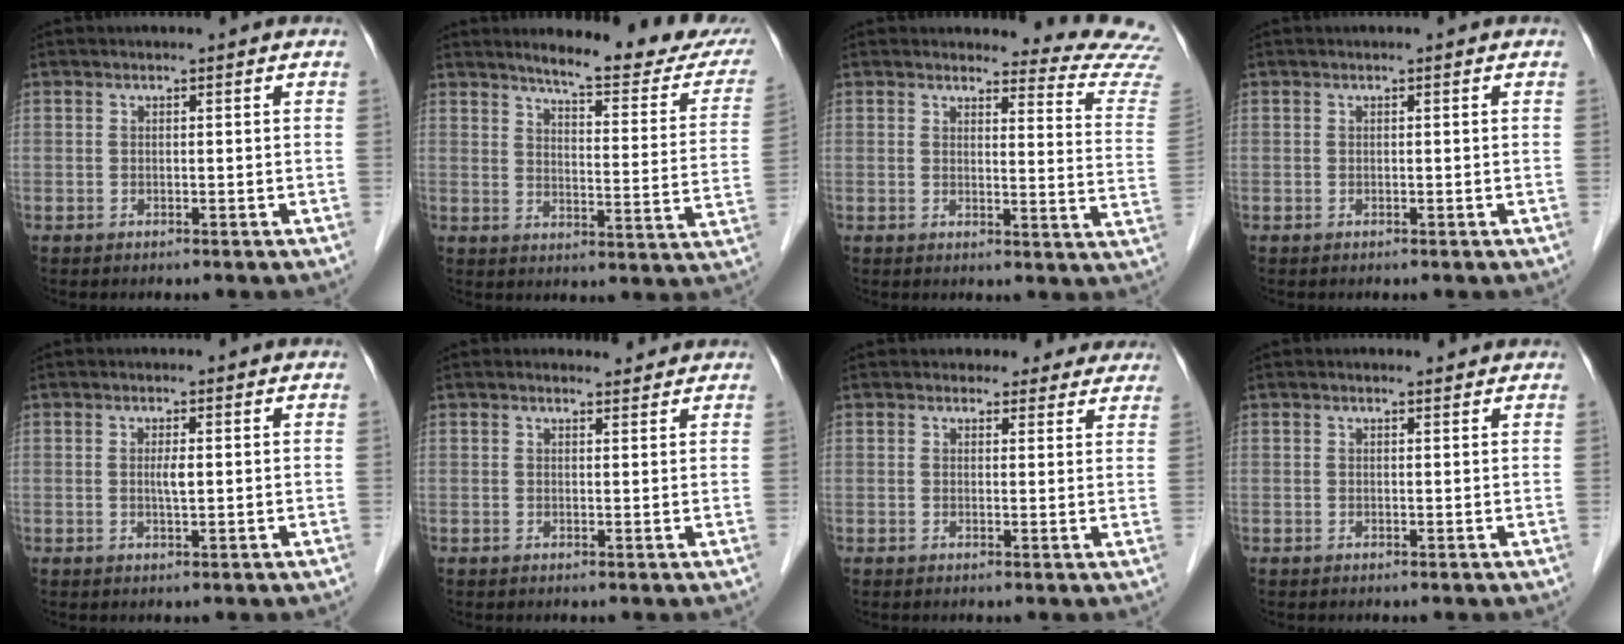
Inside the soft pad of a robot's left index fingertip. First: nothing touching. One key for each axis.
{"total": 17.3, "fx": 15.5, "fy": 2.2, "fz": 7.3, "tx": -0.082, "ty": -0.056, "tz": 0.177}
{"total": 11.7, "fx": 11.6, "fy": -0.7, "fz": 0.2, "tx": 0.012, "ty": -0.125, "tz": 0.098}
{"total": 0.0}
{"total": 1.7, "fx": 0.2, "fy": 0.2, "fz": 1.6, "tx": -0.033, "ty": 0.000, "tz": 0.003}
{"total": 2.0, "fx": 1.9, "fy": 0.5, "fz": 0.0, "tx": -0.008, "ty": 0.003, "tz": 0.024}
{"total": 6.0, "fx": 5.4, "fy": 2.5, "fz": 0.4, "tx": 0.016, "ty": -0.001, "tz": 0.046}
{"total": 1.2, "fx": 1.1, "fy": 0.4, "fz": 0.2, "tx": -0.013, "ty": 0.007, "tz": 0.014}